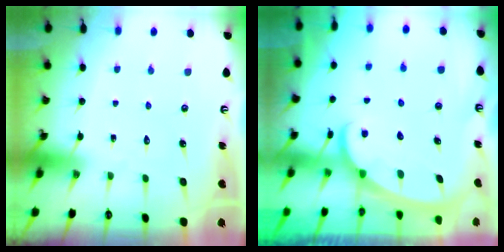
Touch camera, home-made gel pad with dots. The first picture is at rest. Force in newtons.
{"total": 2.6, "press": 2.6, "slide": 0.3}